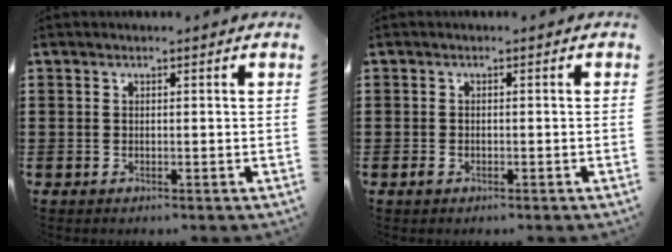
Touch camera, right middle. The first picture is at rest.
{"total": 1.0, "force": [-0.6, 0.6, 0.6], "torque": [-0.021, -0.004, -0.014]}